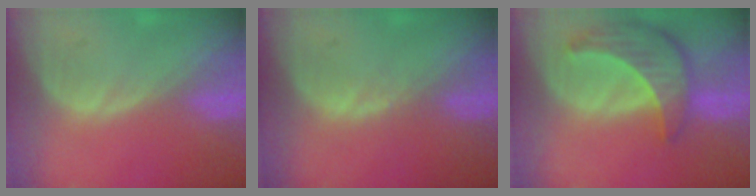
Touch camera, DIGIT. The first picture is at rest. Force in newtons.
{"total": 0.8, "press": 0.8, "slide": 0.3}
{"total": 8.7, "press": 7.9, "slide": 3.7}